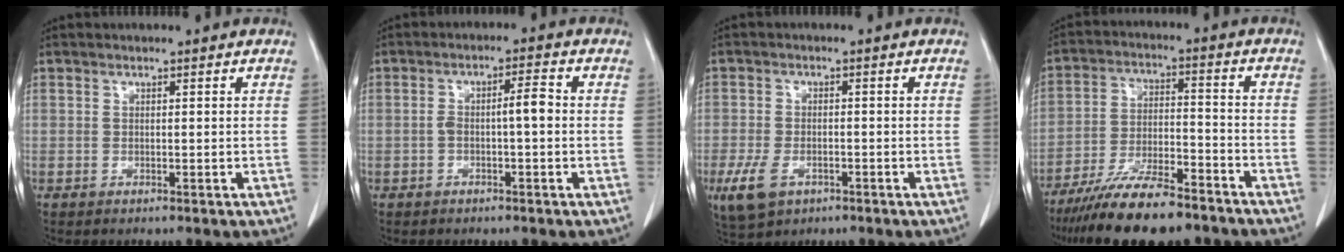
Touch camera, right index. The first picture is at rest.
{"total": 3.9, "force": [-0.5, 0.6, 3.9], "torque": [-0.069, 0.016, -0.006]}
{"total": 5.7, "force": [-2.6, 3.5, 3.6], "torque": [-0.079, -0.005, -0.037]}
{"total": 14.8, "force": [-12.0, 3.1, 8.2], "torque": [-0.150, -0.014, -0.203]}